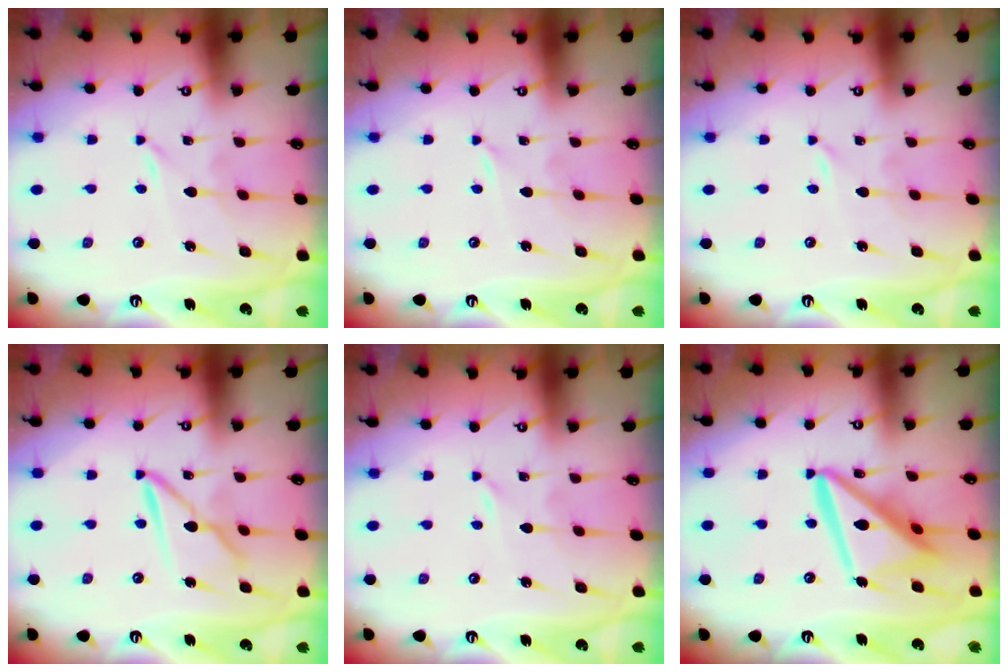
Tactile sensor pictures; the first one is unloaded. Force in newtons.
{"total": 0.0}
{"total": 0.0}
{"total": 8.1, "press": 8.1, "slide": 0.6}
{"total": 0.0}
{"total": 16.0, "press": 15.9, "slide": 1.8}